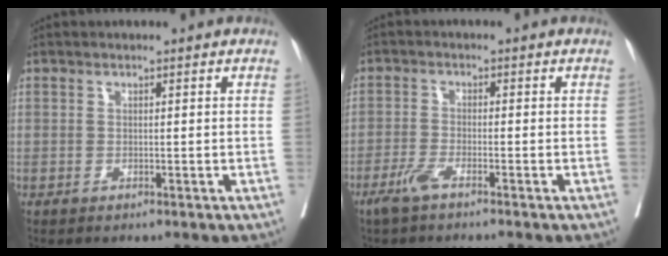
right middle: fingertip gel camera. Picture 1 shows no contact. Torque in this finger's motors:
{"motor_torque": [-0.12, -0.27, 0.10, 0.00]}